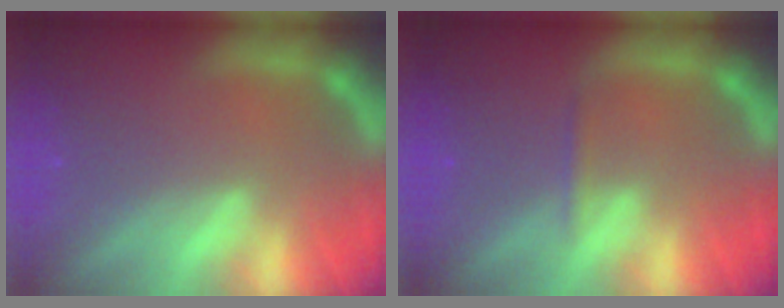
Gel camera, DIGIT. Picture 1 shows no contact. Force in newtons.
{"total": 0.9}